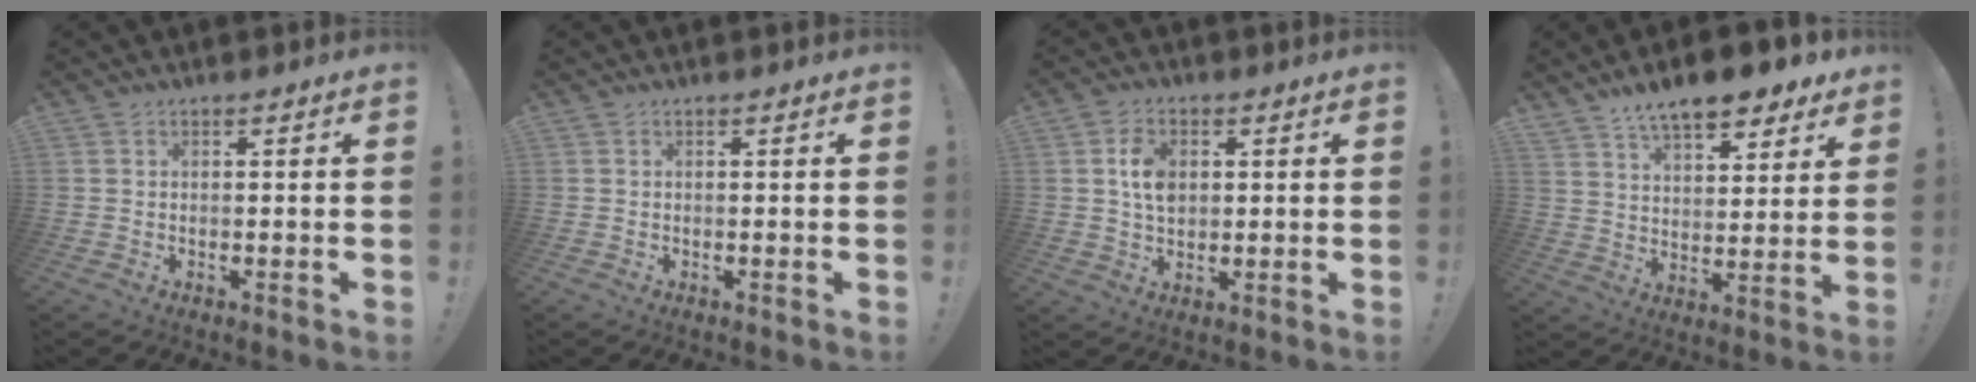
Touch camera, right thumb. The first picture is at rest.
{"total": 0.0}
{"total": 7.0, "force": [1.3, 5.0, 4.7], "torque": [-0.068, 0.004, 0.024]}
{"total": 12.1, "force": [9.4, 4.5, 6.1], "torque": [-0.100, -0.064, 0.166]}